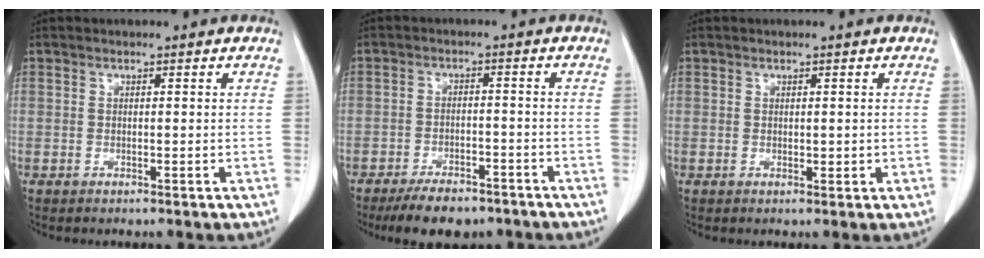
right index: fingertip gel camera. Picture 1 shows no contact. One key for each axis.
{"total": 8.0, "fx": -6.3, "fy": 3.2, "fz": 3.6, "tx": -0.051, "ty": -0.001, "tz": -0.099}
{"total": 1.1, "fx": 0.0, "fy": 0.6, "fz": 0.8, "tx": -0.009, "ty": -0.002, "tz": 0.002}